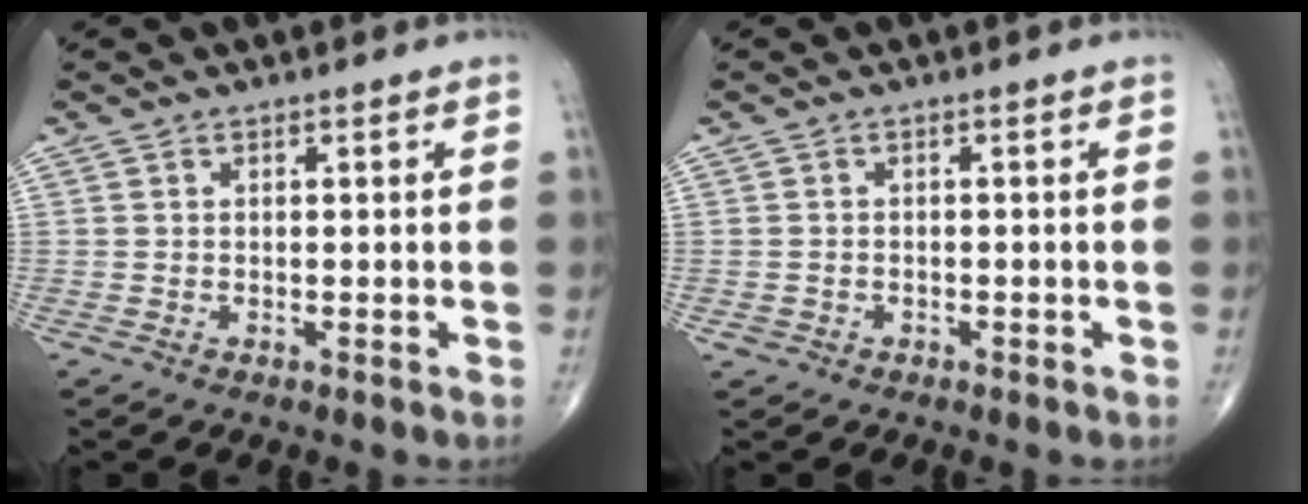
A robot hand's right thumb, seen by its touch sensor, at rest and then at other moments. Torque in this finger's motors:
{"motor_torque": [0.14, 0.08, -0.12, -0.27, 0.00]}